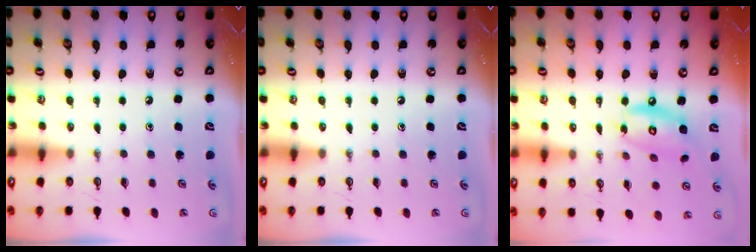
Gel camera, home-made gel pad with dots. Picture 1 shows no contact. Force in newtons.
{"total": 0.0}
{"total": 11.0, "press": 11.0, "slide": 0.7}